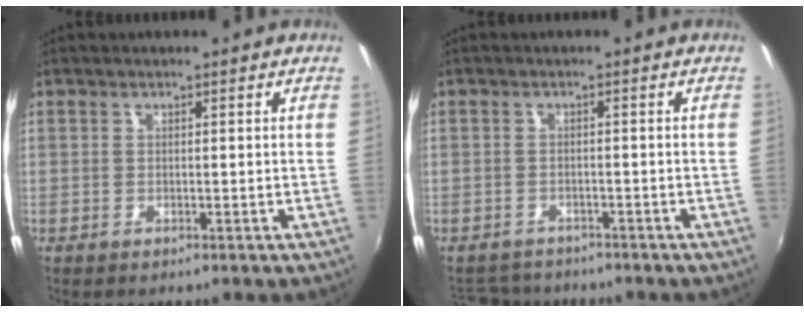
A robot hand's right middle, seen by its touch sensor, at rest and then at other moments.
{"total": 6.1, "force": [-5.5, 2.4, 1.1], "torque": [-0.038, -0.003, -0.086]}